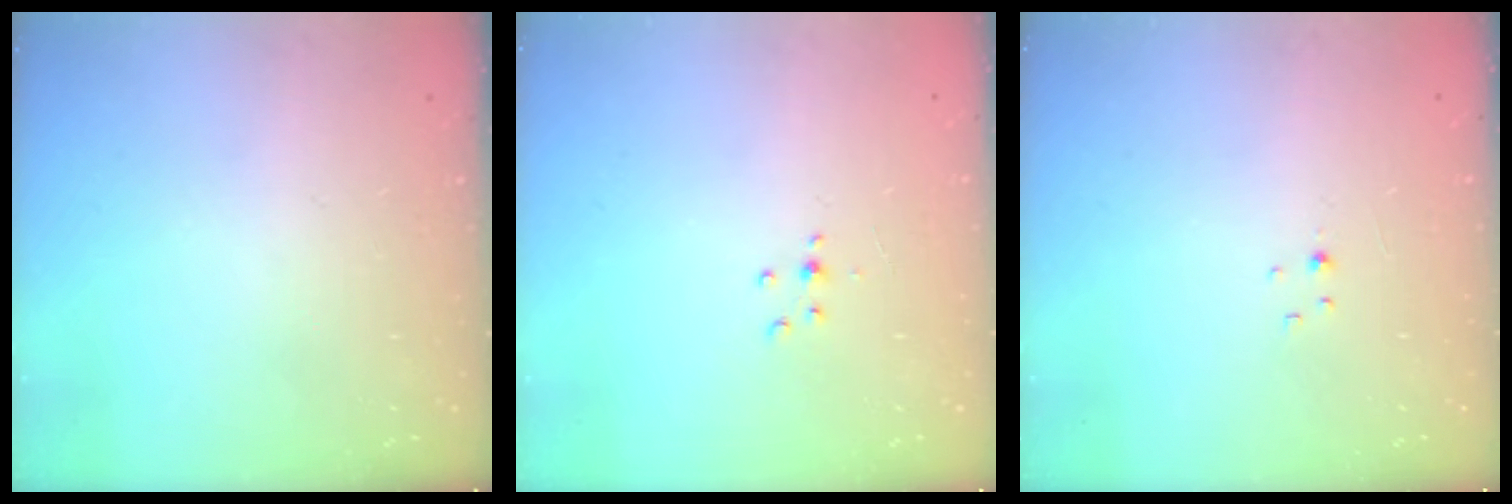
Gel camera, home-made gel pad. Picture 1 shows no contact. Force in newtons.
{"total": 3.6, "press": 3.4, "slide": 1.0}
{"total": 1.1, "press": 1.1, "slide": 0.2}